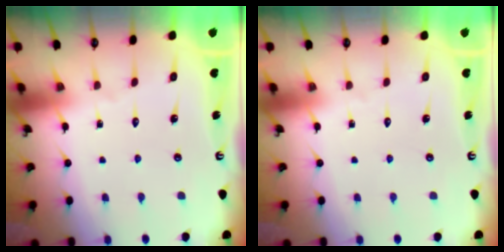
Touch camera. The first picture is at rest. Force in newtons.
{"total": 0.0}